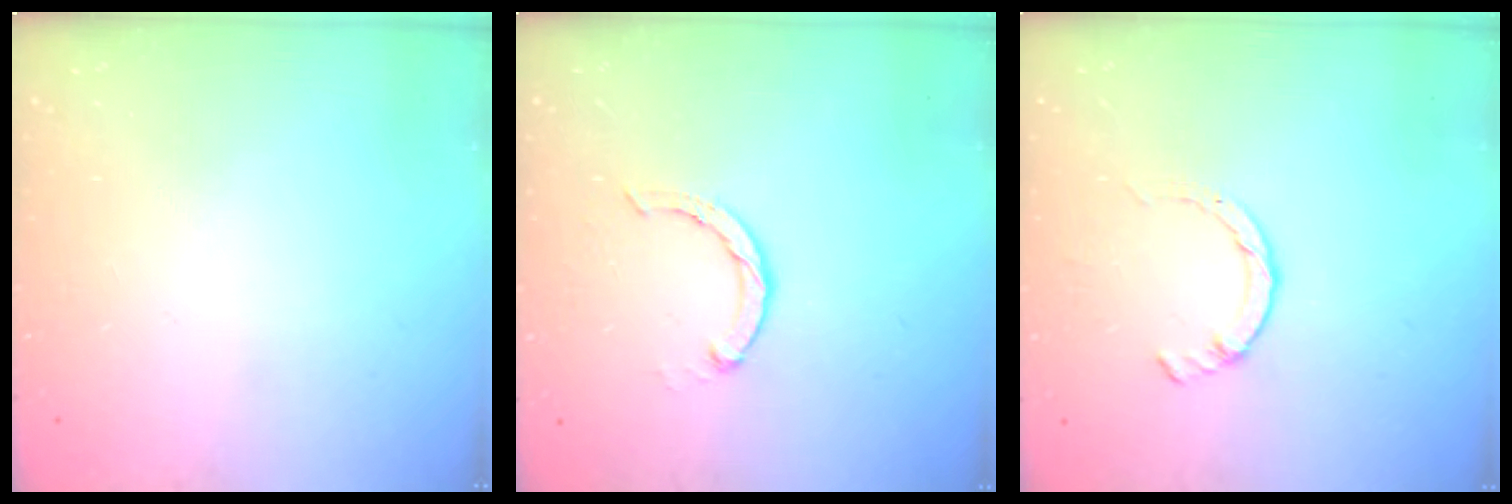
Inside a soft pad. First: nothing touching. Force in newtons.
{"total": 2.4, "press": 2.4, "slide": 0.4}
{"total": 1.4, "press": 1.3, "slide": 0.3}